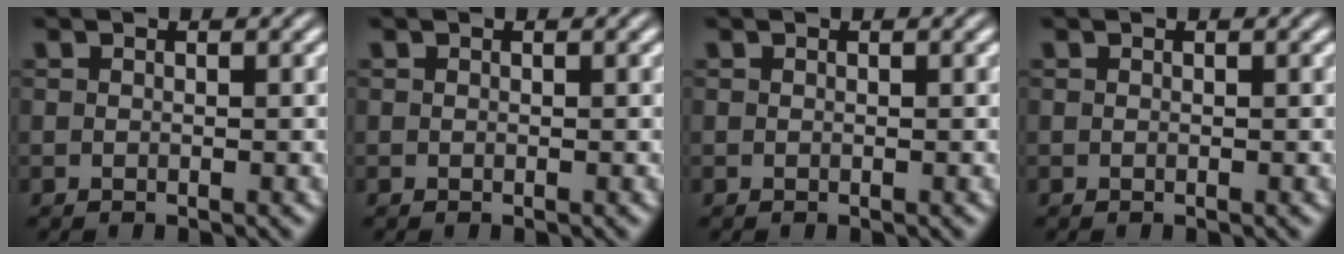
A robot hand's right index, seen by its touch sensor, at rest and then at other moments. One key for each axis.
{"total": 0.0}
{"total": 0.0}
{"total": 0.0}